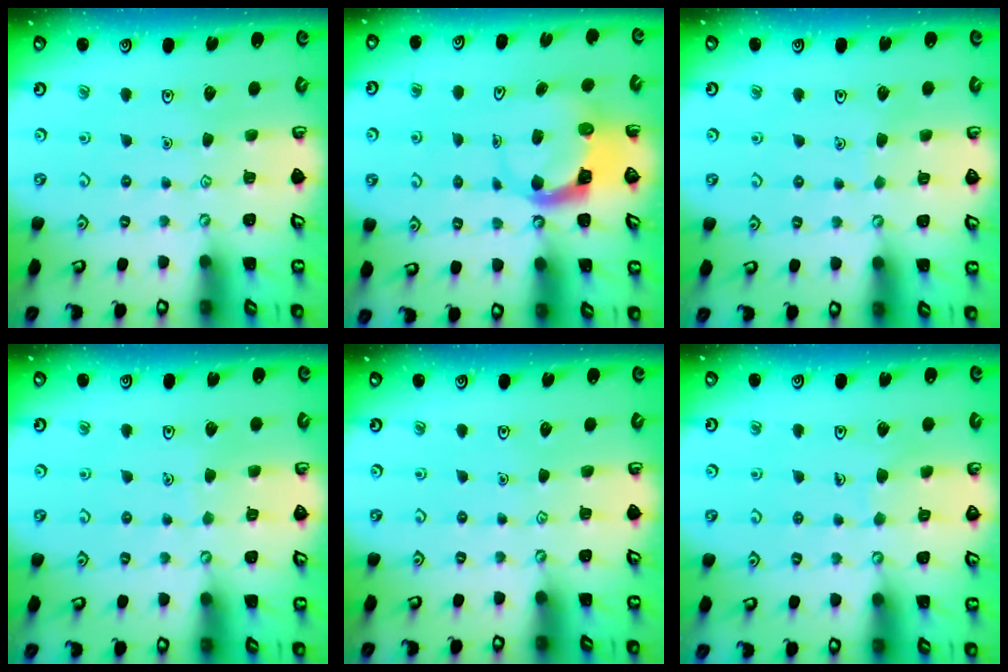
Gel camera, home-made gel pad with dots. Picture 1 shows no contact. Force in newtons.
{"total": 4.1, "press": 4.1, "slide": 0.3}
{"total": 1.3, "press": 1.3, "slide": 0.1}
{"total": 2.7, "press": 2.7, "slide": 0.2}
{"total": 0.0}
{"total": 4.4, "press": 4.3, "slide": 0.3}